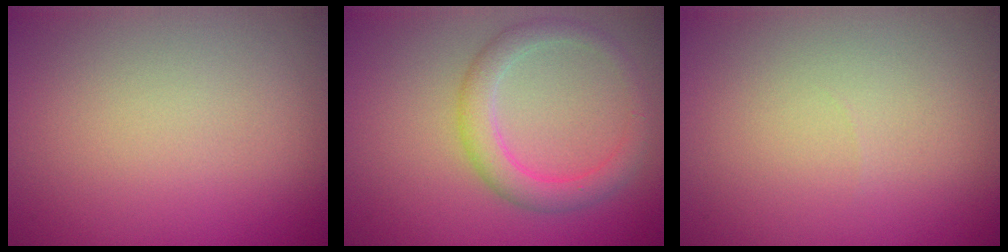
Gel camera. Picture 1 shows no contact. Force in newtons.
{"total": 3.2, "press": 3.2, "slide": 0.1}
{"total": 0.0}